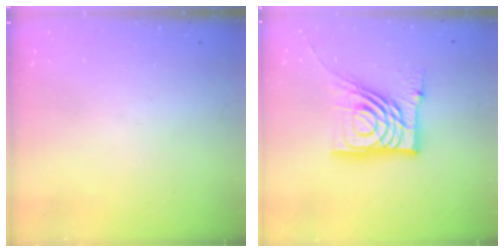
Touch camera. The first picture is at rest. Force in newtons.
{"total": 18.6, "press": 18.6, "slide": 1.6}